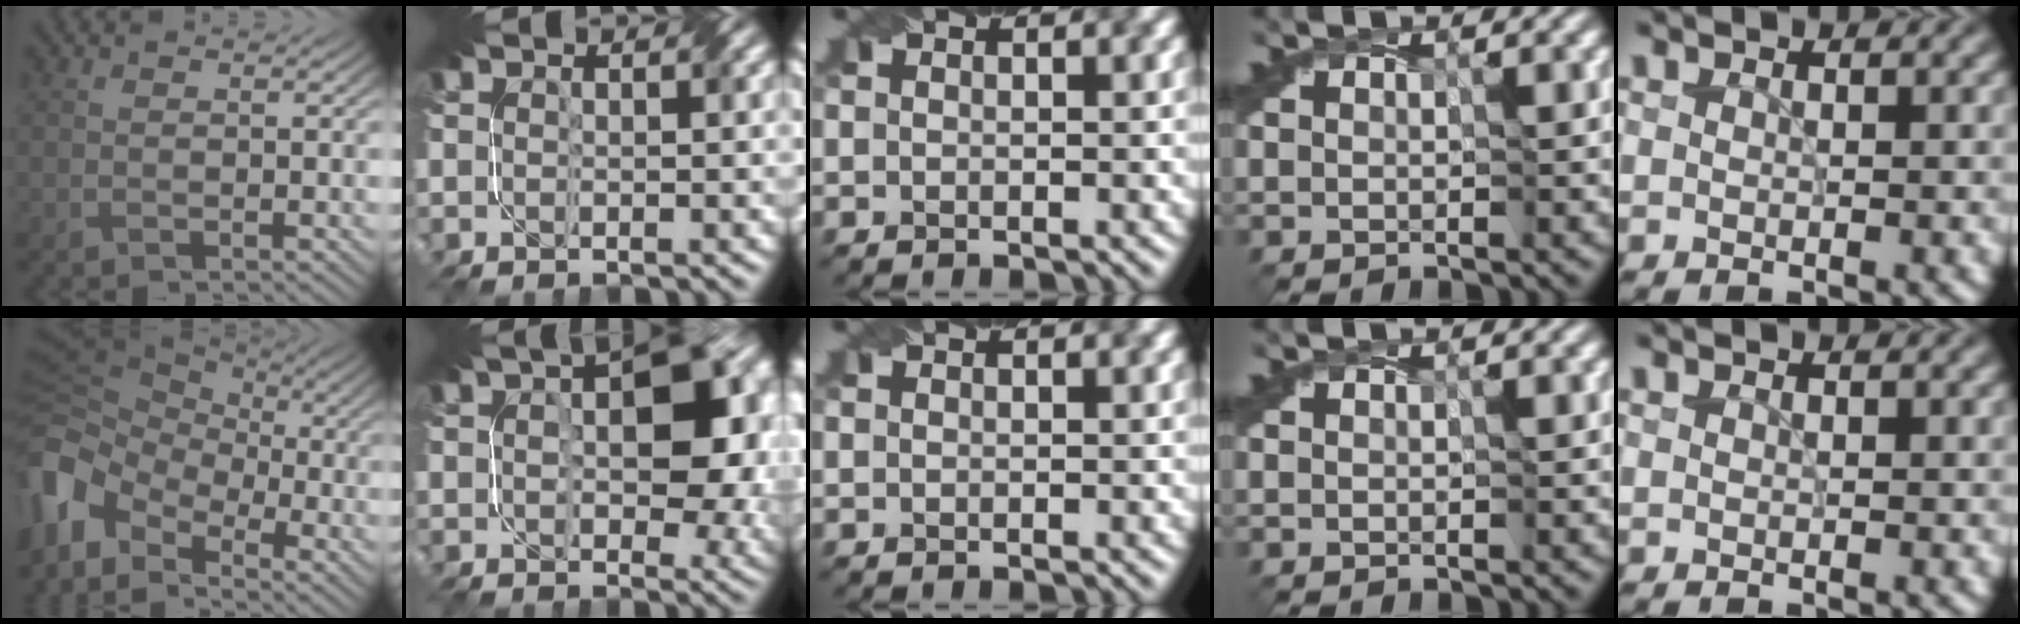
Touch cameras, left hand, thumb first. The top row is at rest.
{"thumb": {"total": 11.5, "force": [-5.1, 7.7, 6.8], "torque": [-0.193, -0.014, -0.104]}, "index": {"total": 11.3, "force": [1.6, 6.3, 9.3], "torque": [-0.126, 0.007, 0.023]}}